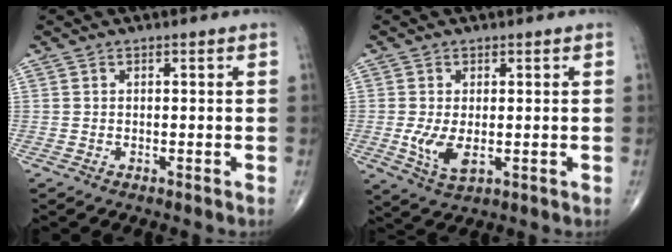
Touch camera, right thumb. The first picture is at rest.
{"total": 5.6, "force": [-0.5, 2.8, 4.8], "torque": [-0.099, -0.015, -0.002]}